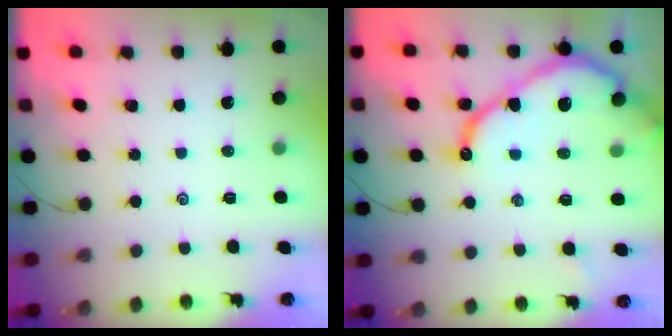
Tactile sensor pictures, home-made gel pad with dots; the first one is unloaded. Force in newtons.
{"total": 13.9, "press": 13.8, "slide": 1.3}